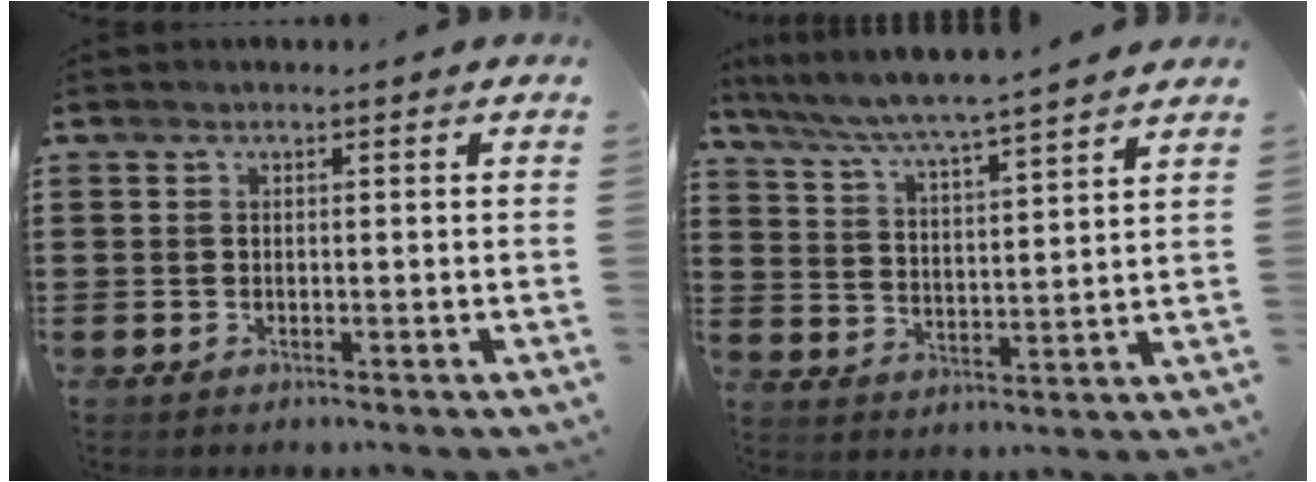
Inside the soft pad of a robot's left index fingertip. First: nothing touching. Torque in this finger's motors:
{"motor_torque": [1.12, -1.02, 0.76, 0.21]}